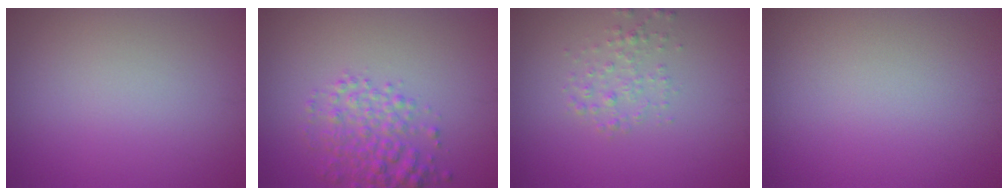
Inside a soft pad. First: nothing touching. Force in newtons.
{"total": 3.7, "press": 3.7, "slide": 0.1}
{"total": 1.7, "press": 1.7, "slide": 0.1}
{"total": 0.0}